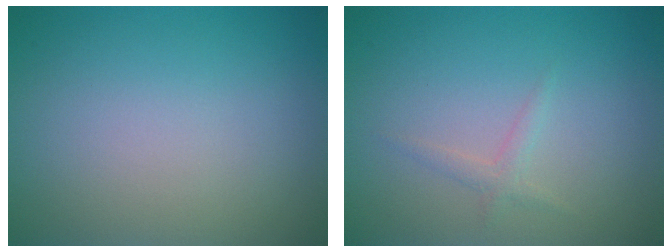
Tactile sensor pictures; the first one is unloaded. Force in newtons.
{"total": 1.1, "press": 1.1, "slide": 0.0}